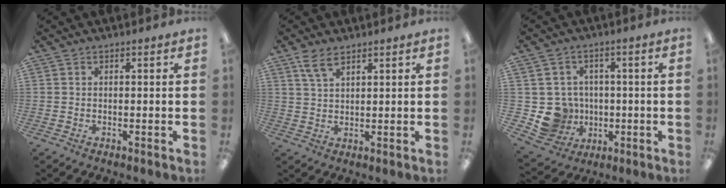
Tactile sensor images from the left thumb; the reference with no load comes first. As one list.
[{"total": 4.7, "force": [3.4, 1.9, 2.7], "torque": [-0.060, -0.004, 0.064]}, {"total": 9.2, "force": [-0.8, 8.9, 1.8], "torque": [-0.066, 0.005, -0.003]}]